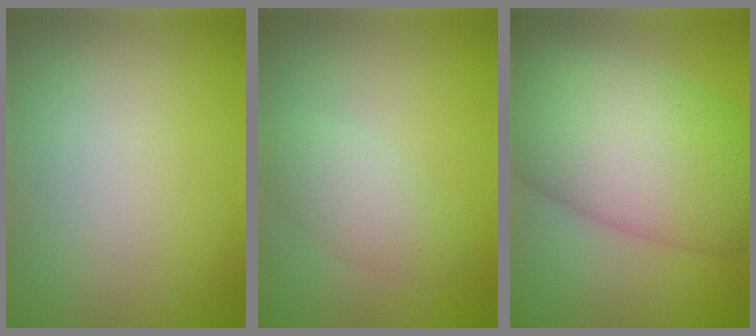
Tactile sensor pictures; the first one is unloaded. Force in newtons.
{"total": 2.7, "press": 2.7, "slide": 0.1}
{"total": 12.4, "press": 12.4, "slide": 0.3}